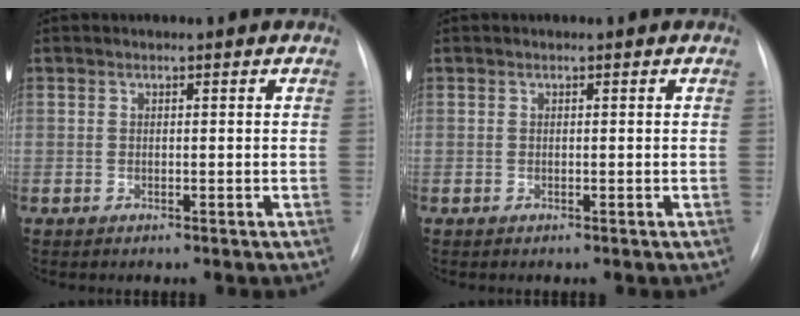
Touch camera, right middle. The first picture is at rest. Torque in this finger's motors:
{"motor_torque": [0.00, 0.00, 0.00, 0.00]}